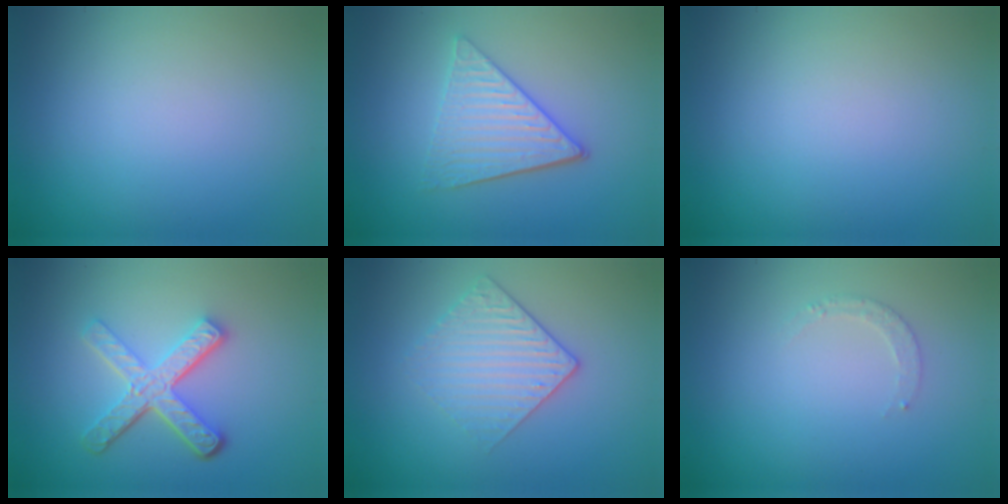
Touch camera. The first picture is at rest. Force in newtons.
{"total": 4.1, "press": 3.3, "slide": 2.3}
{"total": 0.0}
{"total": 5.1, "press": 3.5, "slide": 3.7}
{"total": 2.9, "press": 2.6, "slide": 1.4}
{"total": 1.3, "press": 1.2, "slide": 0.2}